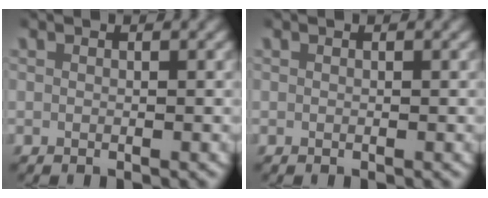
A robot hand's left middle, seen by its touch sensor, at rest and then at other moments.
{"total": 0.0}